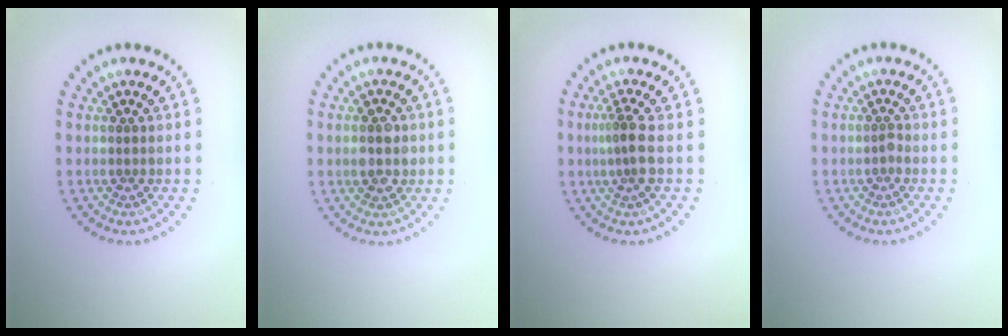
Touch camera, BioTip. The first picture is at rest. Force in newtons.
{"total": 2.4, "press": 2.4, "slide": 0.2}
{"total": 2.4, "press": 1.9, "slide": 1.5}
{"total": 0.6, "press": 0.4, "slide": 0.4}